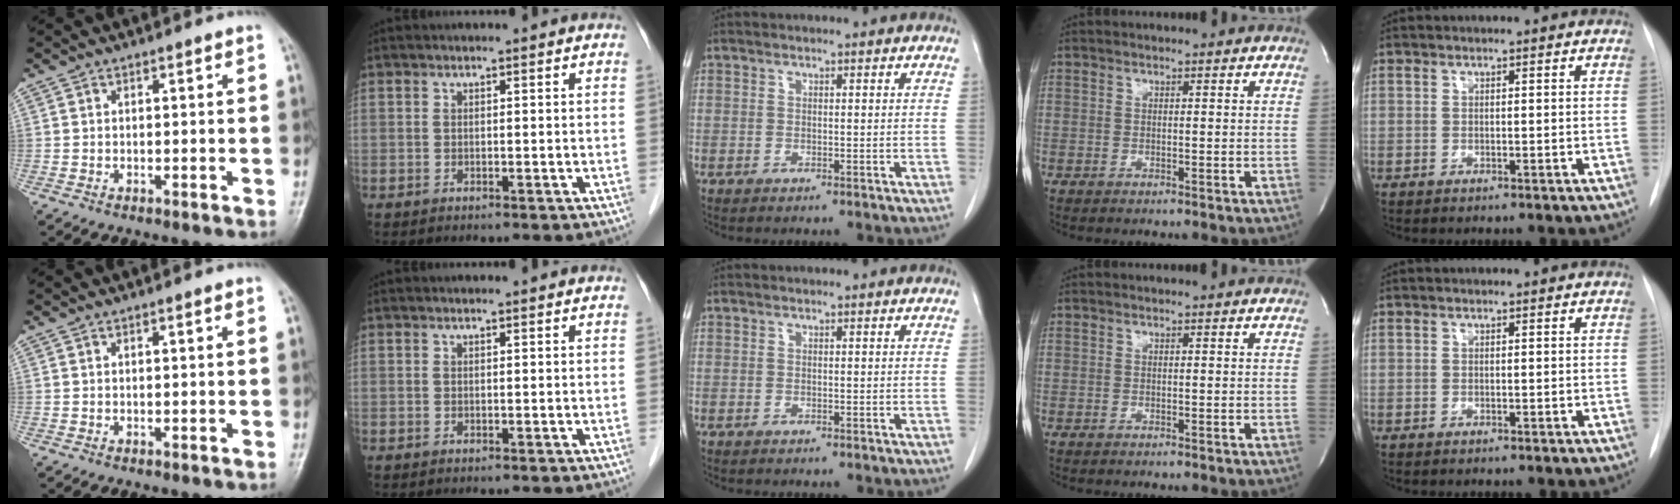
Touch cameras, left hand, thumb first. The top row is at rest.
{"thumb": {"total": 0.7, "force": [0.3, 0.1, 0.6], "torque": [-0.011, 0.002, 0.005]}, "index": {"total": 0.8, "force": [0.8, 0.0, 0.2], "torque": [-0.011, 0.006, 0.011]}}